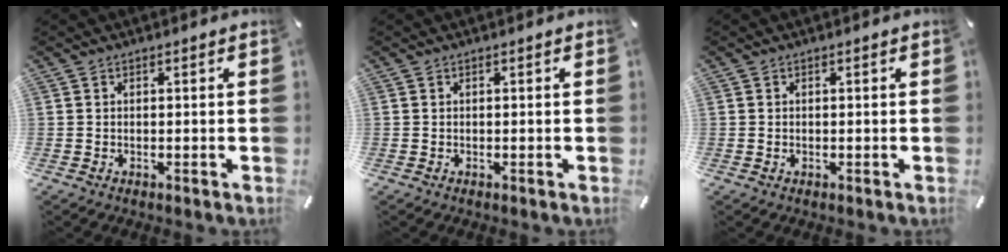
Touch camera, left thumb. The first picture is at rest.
{"total": 0.0}
{"total": 0.0}